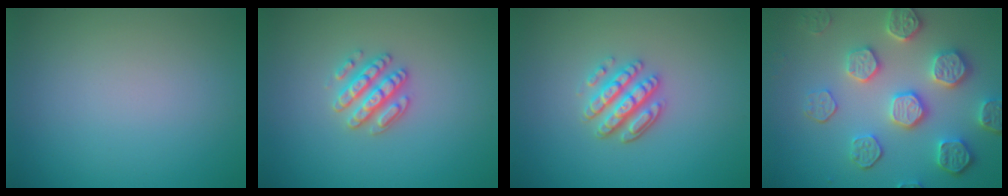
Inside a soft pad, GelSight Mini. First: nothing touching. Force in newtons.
{"total": 2.8, "press": 2.7, "slide": 0.8}
{"total": 3.5, "press": 3.0, "slide": 1.7}
{"total": 6.1, "press": 5.3, "slide": 3.0}